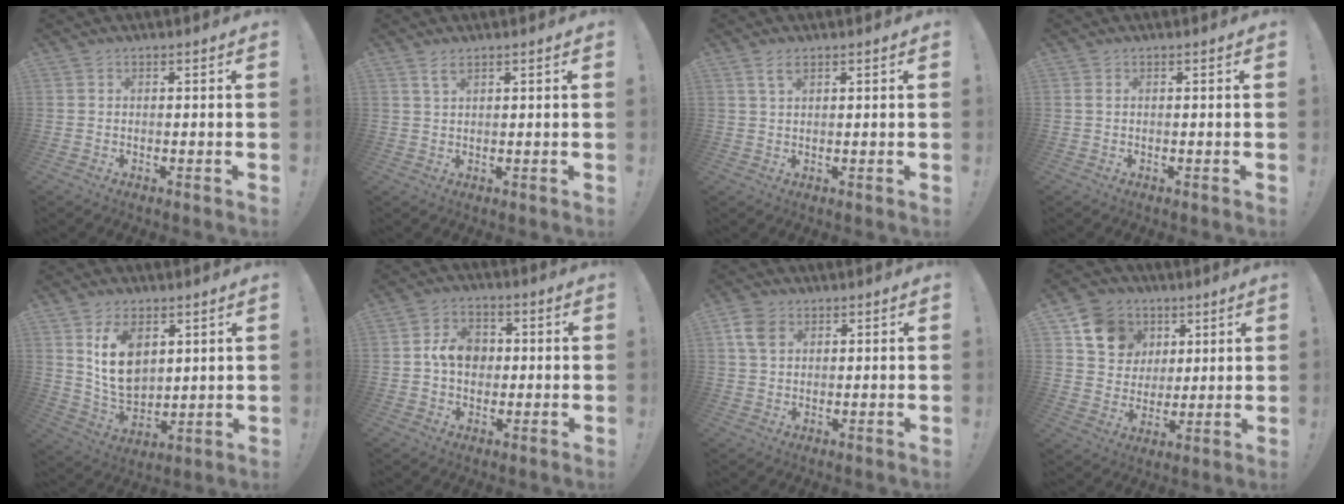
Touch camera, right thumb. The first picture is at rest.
{"total": 2.4, "force": [1.4, 0.3, 1.9], "torque": [-0.039, 0.000, 0.024]}
{"total": 2.7, "force": [1.5, 0.6, 2.2], "torque": [-0.045, 0.000, 0.026]}
{"total": 0.6, "force": [0.2, -0.1, 0.6], "torque": [-0.014, 0.001, 0.003]}
{"total": 12.3, "force": [5.6, 8.3, 7.1], "torque": [-0.124, -0.033, 0.107]}
{"total": 9.1, "force": [0.7, 7.4, 5.4], "torque": [-0.093, 0.013, 0.017]}
{"total": 7.2, "force": [2.9, 5.2, 4.0], "torque": [-0.071, -0.001, 0.058]}
{"total": 13.2, "force": [6.1, 11.1, 3.8], "torque": [-0.061, -0.023, 0.130]}